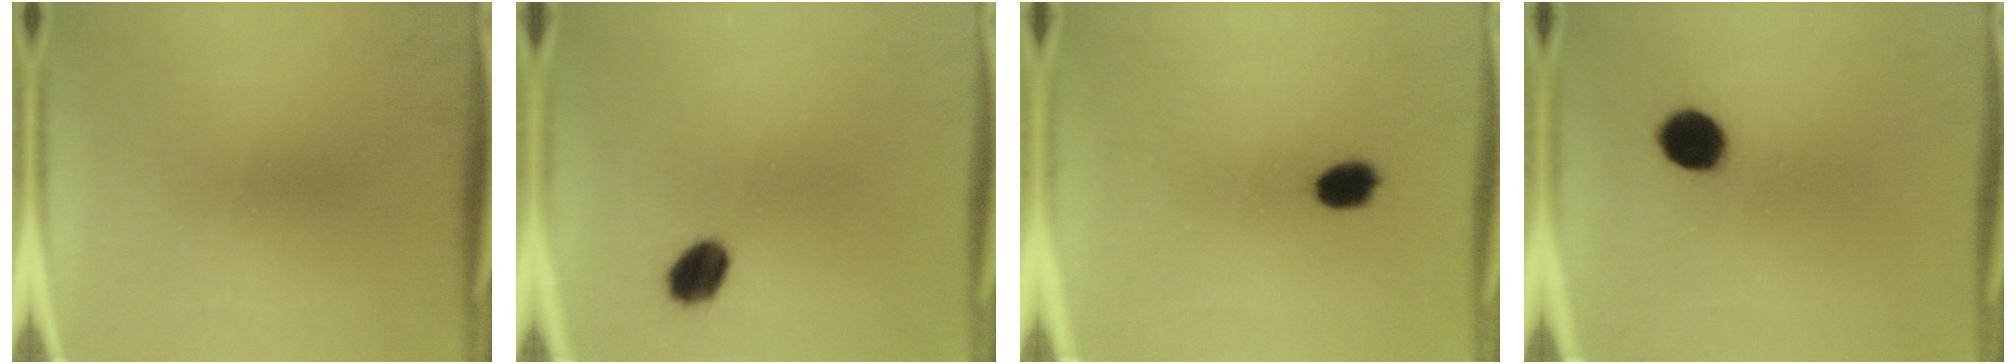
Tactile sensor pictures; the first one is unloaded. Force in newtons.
{"total": 7.0}
{"total": 4.3}
{"total": 7.3}